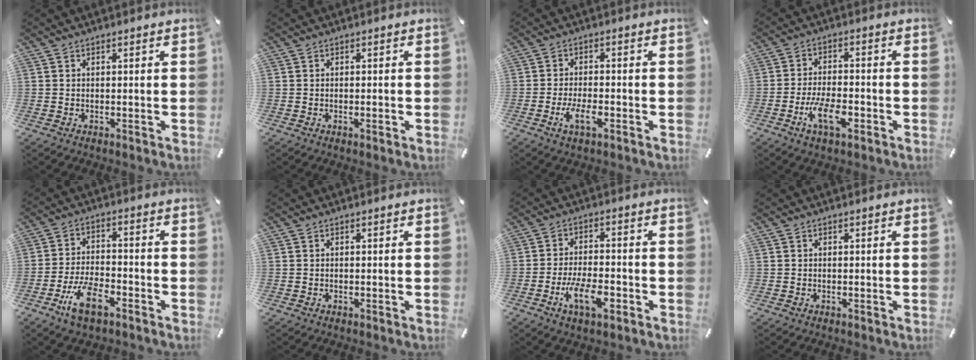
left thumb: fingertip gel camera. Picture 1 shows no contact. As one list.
[{"total": 1.0, "force": [-0.4, 0.3, 0.9], "torque": [-0.016, -0.003, -0.006]}, {"total": 5.7, "force": [-2.6, 2.3, 4.5], "torque": [-0.097, 0.001, -0.048]}, {"total": 9.2, "force": [-4.1, 4.2, 7.1], "torque": [-0.139, 0.012, -0.070]}, {"total": 10.1, "force": [-5.6, 4.6, 7.0], "torque": [-0.149, 0.019, -0.104]}, {"total": 0.0}, {"total": 9.7, "force": [-4.2, 4.2, 7.7], "torque": [-0.147, 0.011, -0.071]}, {"total": 0.0}]